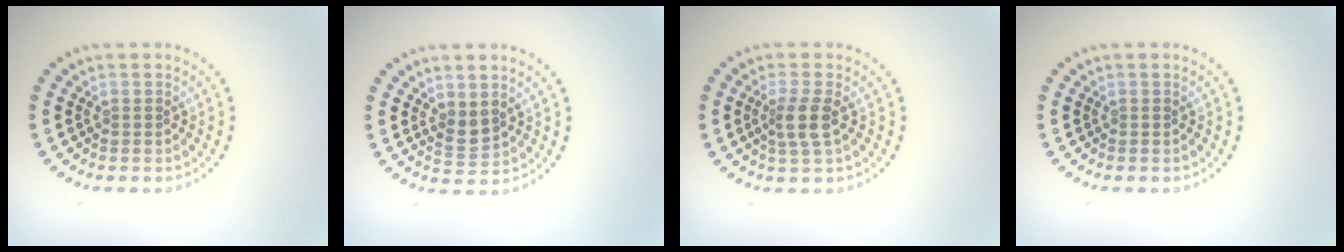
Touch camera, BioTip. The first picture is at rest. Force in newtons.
{"total": 1.6, "press": 1.4, "slide": 0.9}
{"total": 2.5, "press": 2.1, "slide": 1.3}
{"total": 0.0}